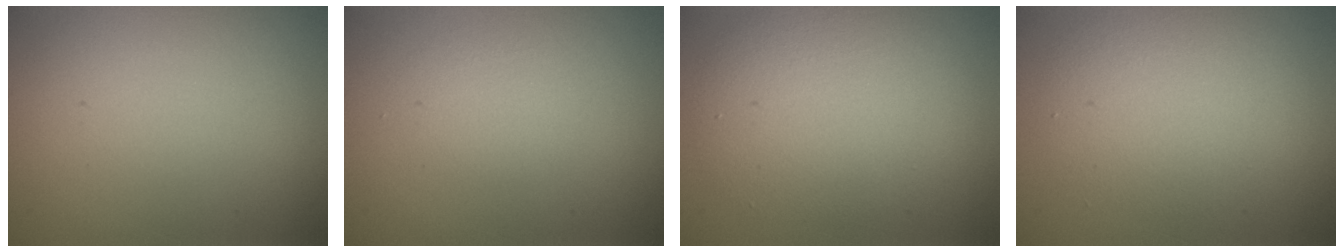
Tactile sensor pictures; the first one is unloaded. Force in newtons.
{"total": 1.3, "press": 1.3, "slide": 0.1}
{"total": 5.6, "press": 5.6, "slide": 0.5}
{"total": 4.5, "press": 4.5, "slide": 0.1}